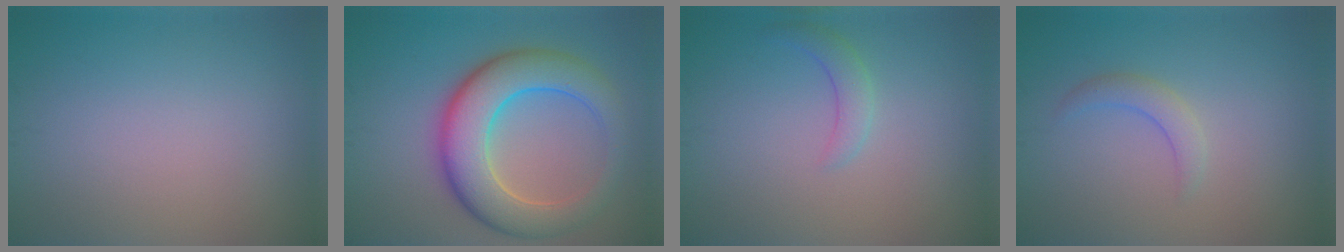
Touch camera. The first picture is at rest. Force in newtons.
{"total": 9.1, "press": 9.1, "slide": 0.4}
{"total": 1.9, "press": 1.9, "slide": 0.1}
{"total": 1.9, "press": 1.9, "slide": 0.1}